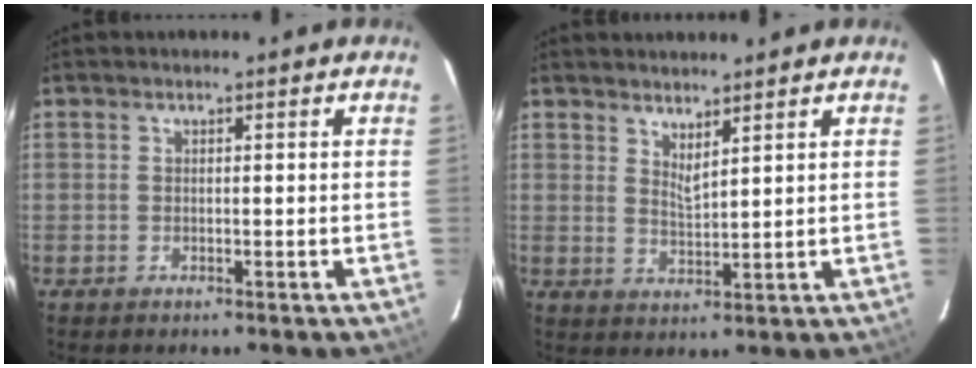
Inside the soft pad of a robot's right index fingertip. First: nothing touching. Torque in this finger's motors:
{"motor_torque": [-0.20, 0.38, 0.07, 0.00]}